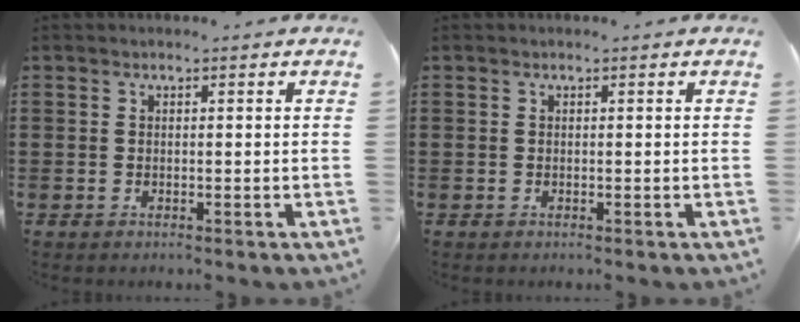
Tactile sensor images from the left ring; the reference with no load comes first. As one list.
[{"total": 0.0}]